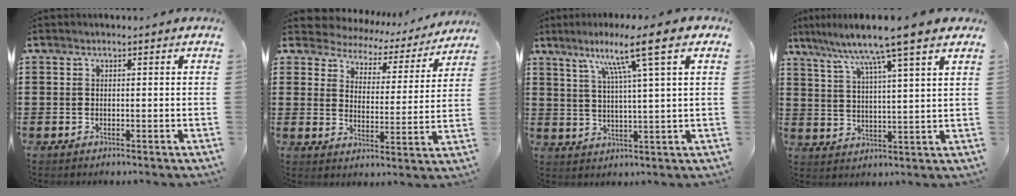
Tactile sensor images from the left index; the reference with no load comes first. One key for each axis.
{"total": 4.1, "fx": 3.9, "fy": 1.1, "fz": 0.0, "tx": -0.029, "ty": -0.029, "tz": 0.061}
{"total": 9.3, "fx": 5.5, "fy": -0.4, "fz": 7.5, "tx": -0.144, "ty": -0.013, "tz": 0.087}
{"total": 7.7, "fx": 6.2, "fy": -1.0, "fz": 4.4, "tx": -0.108, "ty": -0.036, "tz": 0.099}